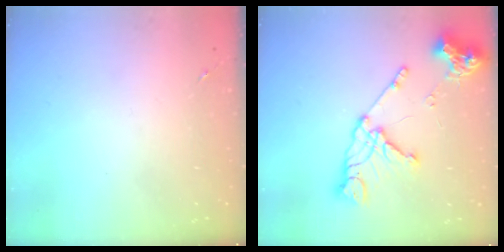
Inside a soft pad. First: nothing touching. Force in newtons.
{"total": 16.8, "press": 16.7, "slide": 1.3}